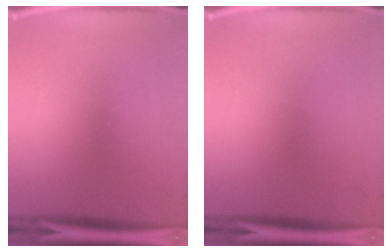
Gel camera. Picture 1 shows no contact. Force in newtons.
{"total": 0.0}